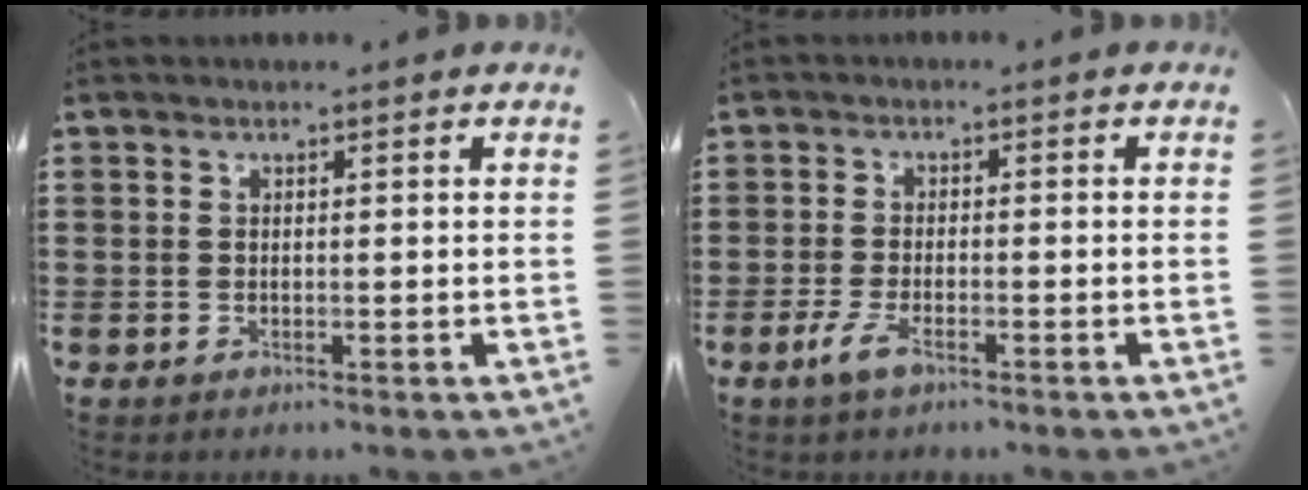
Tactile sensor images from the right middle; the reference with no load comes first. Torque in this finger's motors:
{"motor_torque": [1.77, 0.16, 0.30, 0.10]}